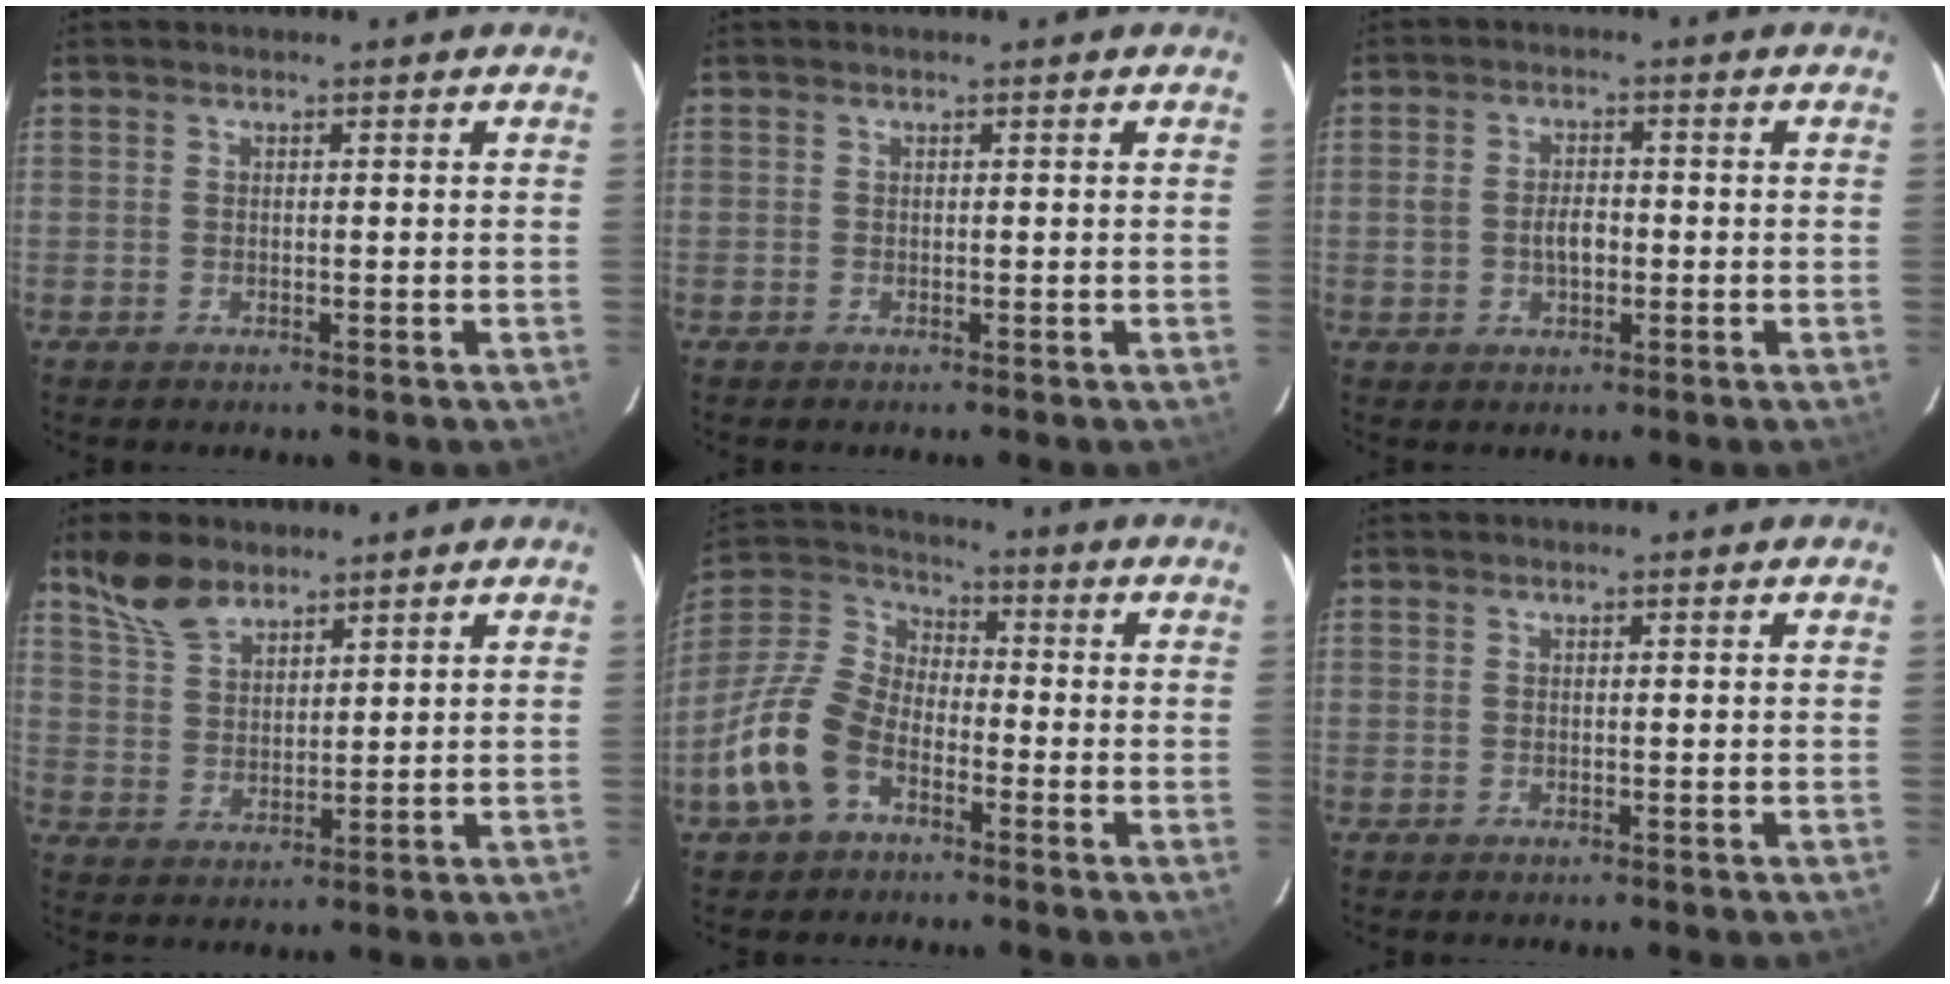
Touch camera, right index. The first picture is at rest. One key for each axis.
{"total": 0.0}
{"total": 4.1, "fx": -0.7, "fy": 2.6, "fz": 3.1, "tx": -0.058, "ty": 0.005, "tz": -0.008}
{"total": 8.1, "fx": 6.2, "fy": 3.8, "fz": 3.6, "tx": -0.074, "ty": 0.019, "tz": 0.125}
{"total": 13.9, "fx": -6.6, "fy": 8.5, "fz": 8.7, "tx": -0.194, "ty": 0.011, "tz": -0.132}
{"total": 0.0}